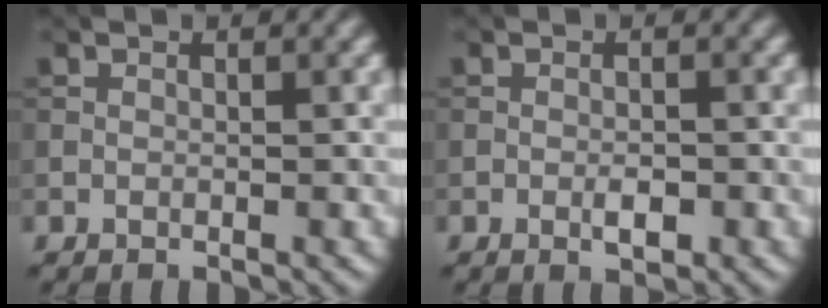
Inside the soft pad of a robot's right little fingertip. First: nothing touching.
{"total": 1.6, "force": [-0.6, 0.6, 1.3], "torque": [-0.022, -0.001, -0.011]}